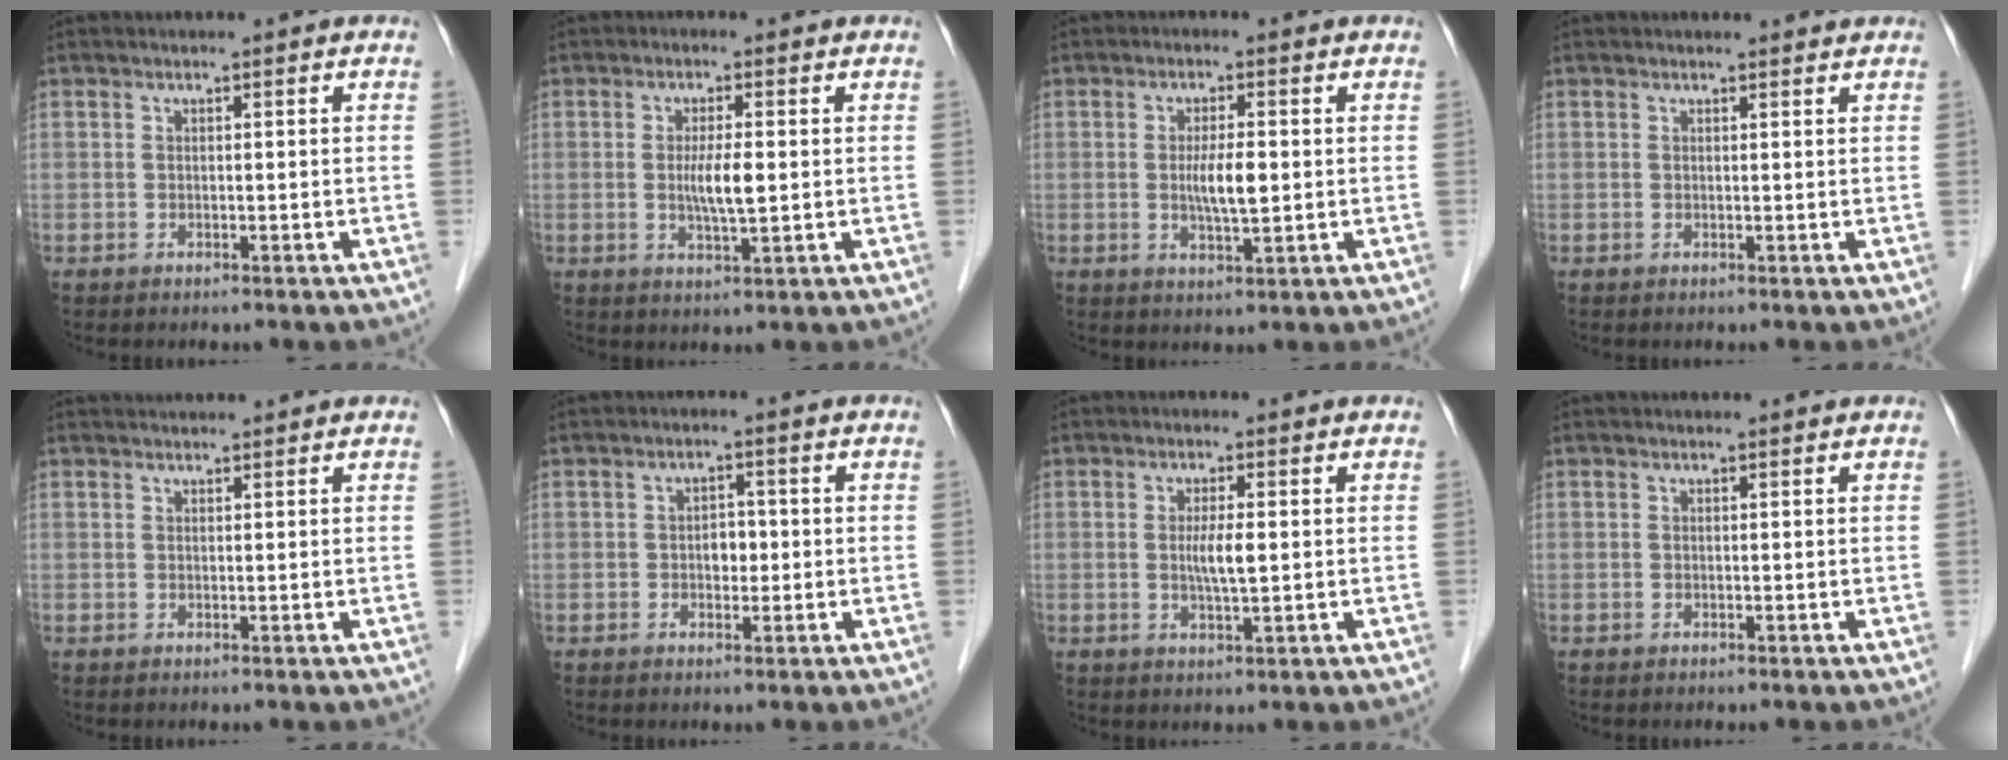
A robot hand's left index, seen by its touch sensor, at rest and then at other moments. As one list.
[{"total": 4.3, "force": [-0.1, 0.5, 4.3], "torque": [-0.081, -0.009, 0.000]}, {"total": 4.5, "force": [-0.1, 0.8, 4.4], "torque": [-0.083, -0.008, -0.001]}, {"total": 1.6, "force": [1.6, 0.2, 0.2], "torque": [-0.010, -0.001, 0.016]}, {"total": 3.6, "force": [3.5, 0.4, 0.8], "torque": [-0.010, 0.032, 0.050]}, {"total": 2.5, "force": [-0.4, 1.6, 1.8], "torque": [-0.025, 0.003, -0.004]}, {"total": 3.4, "force": [0.0, 0.3, 3.4], "torque": [-0.065, -0.007, 0.003]}, {"total": 1.1, "force": [1.1, 0.2, 0.2], "torque": [-0.010, 0.009, 0.012]}]